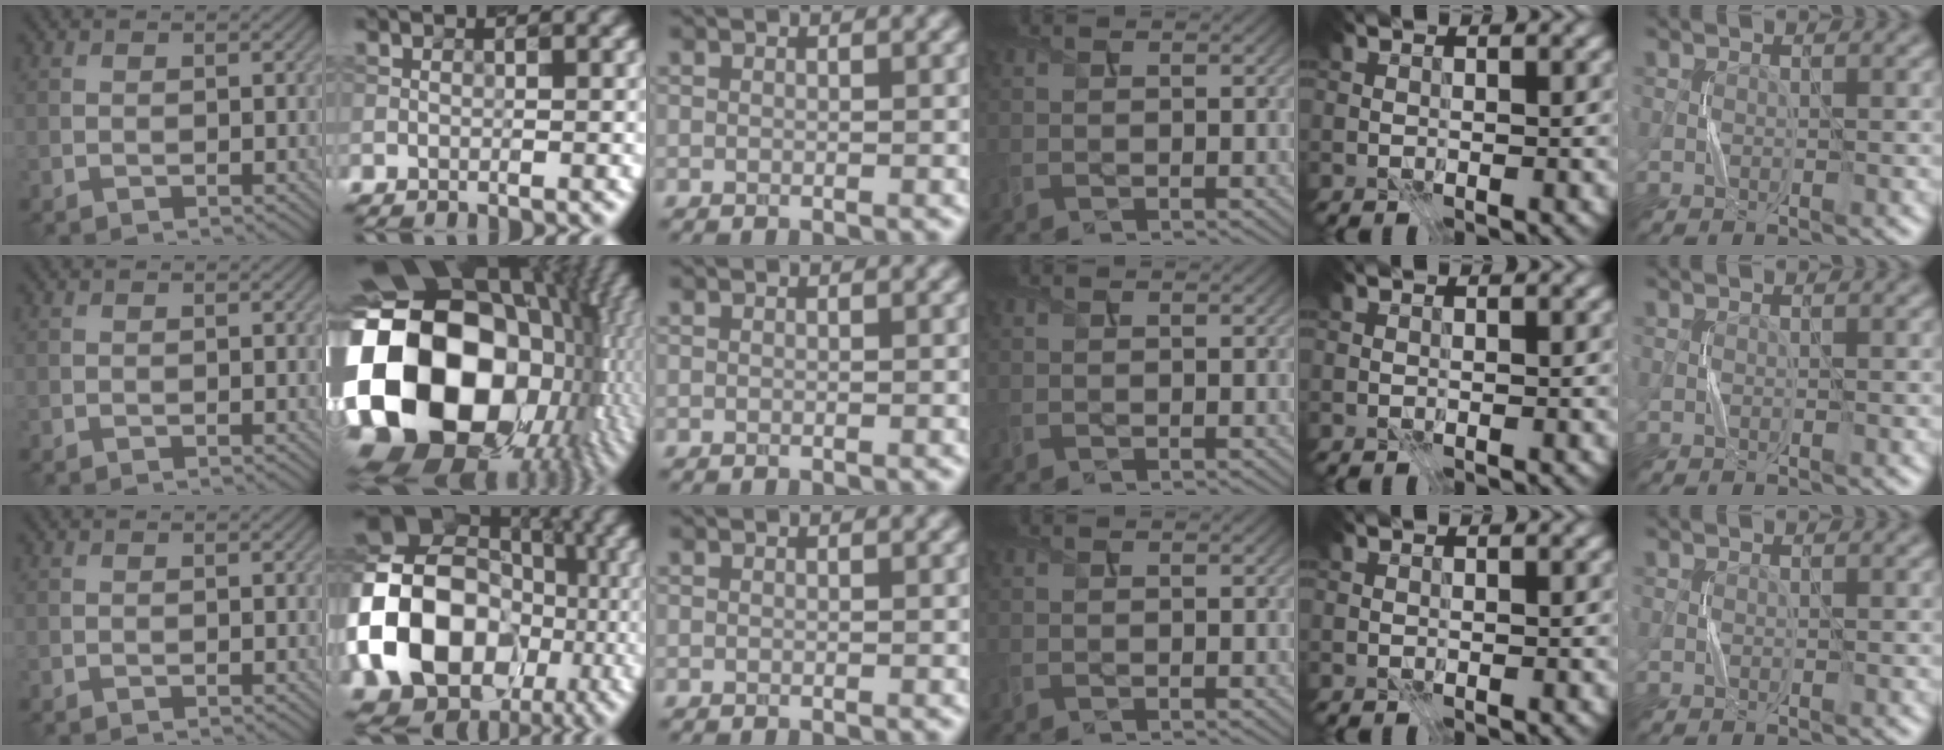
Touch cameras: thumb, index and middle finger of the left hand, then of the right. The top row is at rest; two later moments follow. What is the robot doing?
{"motion": "press", "object": "sticker"}